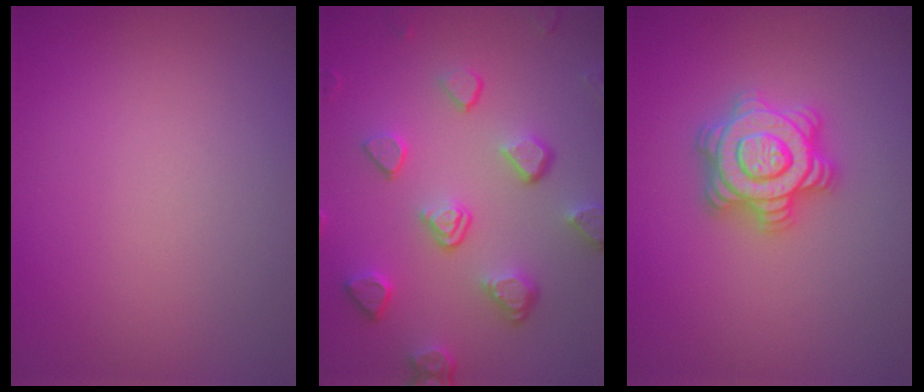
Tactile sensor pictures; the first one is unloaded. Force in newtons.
{"total": 5.0, "press": 3.8, "slide": 3.3}
{"total": 4.8, "press": 4.8, "slide": 0.6}